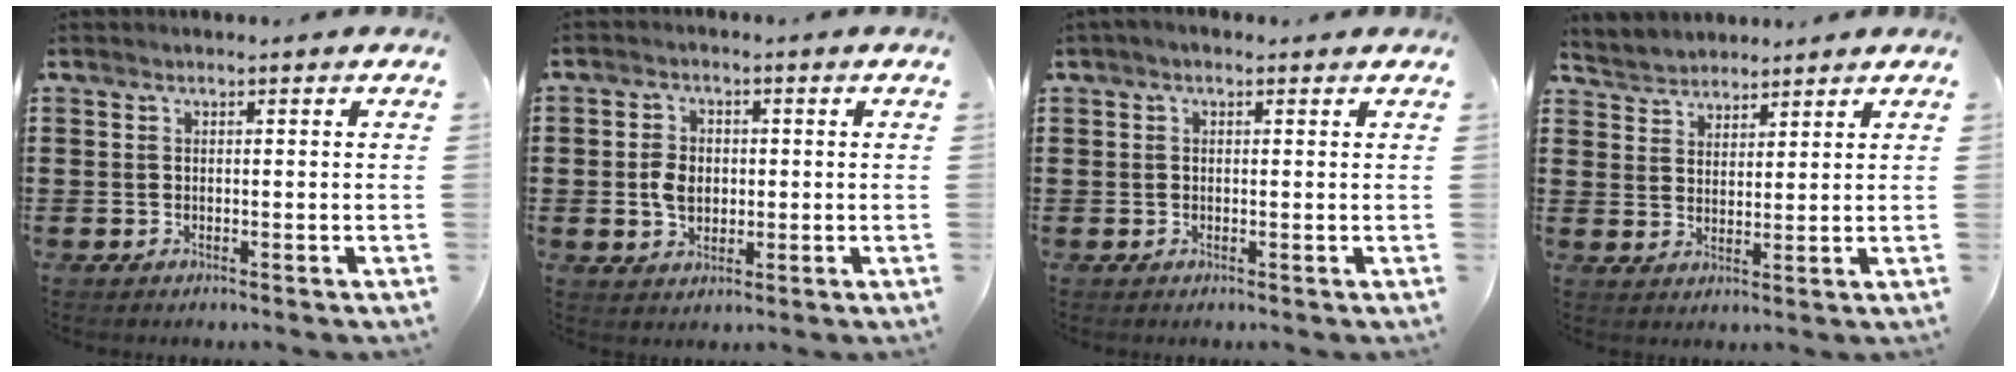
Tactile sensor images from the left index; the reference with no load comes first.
{"total": 4.4, "force": [-0.2, 3.2, 3.0], "torque": [-0.070, 0.007, -0.008]}
{"total": 1.0, "force": [0.1, 0.6, 0.7], "torque": [-0.014, 0.007, 0.001]}
{"total": 3.3, "force": [3.1, 1.0, -0.7], "torque": [-0.003, -0.005, 0.058]}